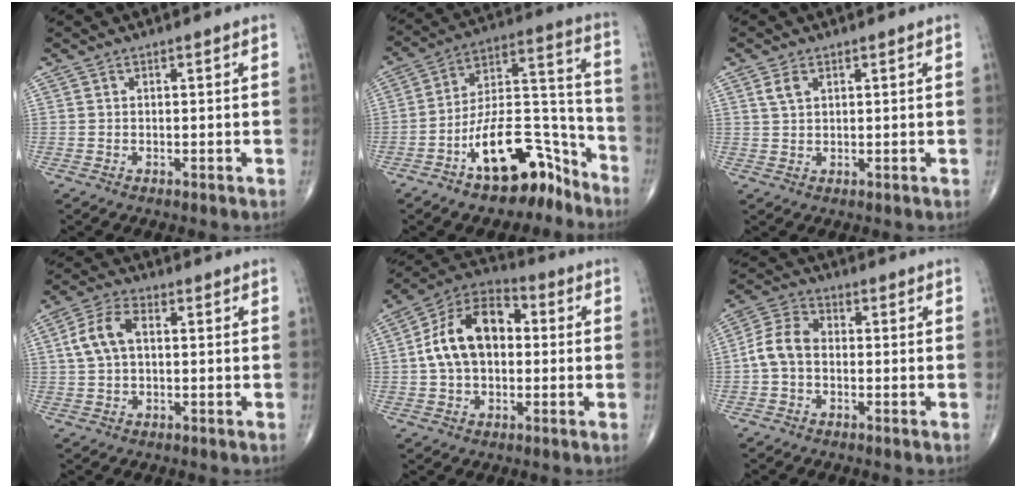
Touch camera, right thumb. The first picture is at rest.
{"total": 16.7, "force": [-10.6, 7.6, 10.3], "torque": [-0.129, 0.113, -0.178]}
{"total": 2.7, "force": [1.3, 1.6, 1.7], "torque": [-0.032, 0.001, 0.029]}
{"total": 7.4, "force": [1.0, 4.4, 5.9], "torque": [-0.123, 0.021, 0.017]}
{"total": 15.1, "force": [1.0, 9.9, 11.4], "torque": [-0.186, 0.033, 0.005]}
{"total": 7.0, "force": [-0.9, 5.0, 4.8], "torque": [-0.091, 0.024, -0.030]}